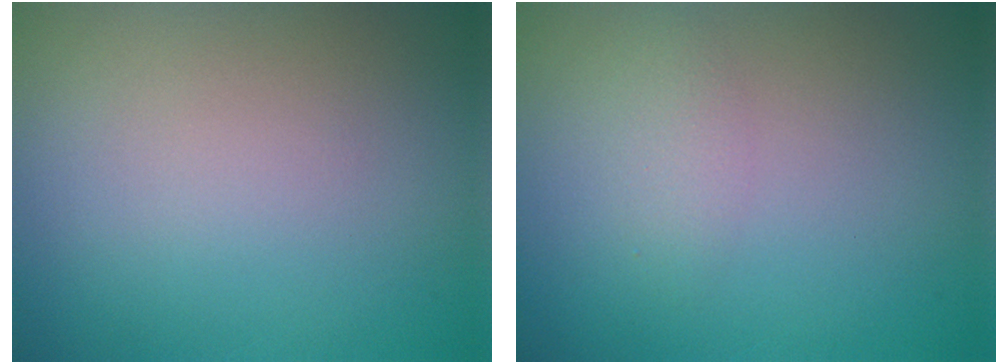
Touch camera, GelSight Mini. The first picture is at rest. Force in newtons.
{"total": 1.4, "press": 1.4, "slide": 0.1}